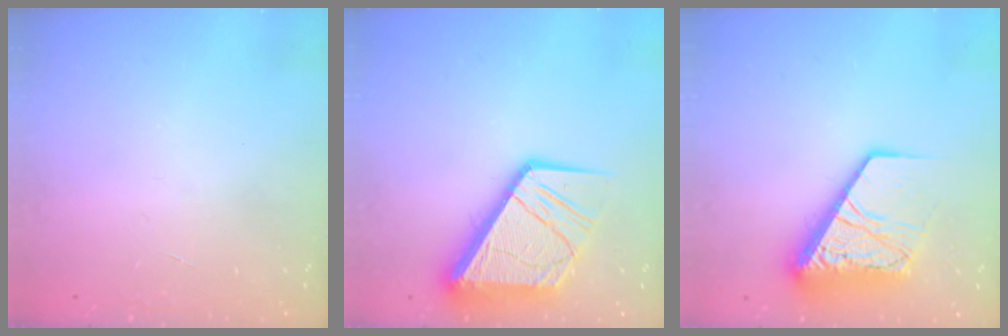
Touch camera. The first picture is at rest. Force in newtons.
{"total": 16.5, "press": 16.4, "slide": 2.0}
{"total": 16.9, "press": 16.8, "slide": 2.1}